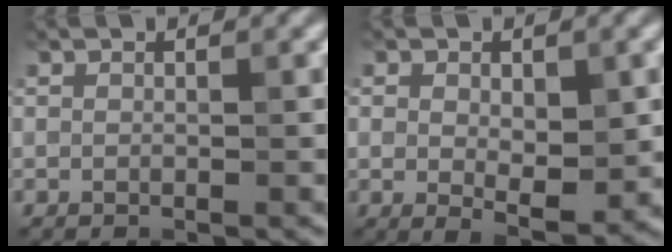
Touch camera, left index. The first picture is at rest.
{"total": 4.0, "force": [0.2, 2.2, 3.4], "torque": [-0.051, -0.007, 0.009]}